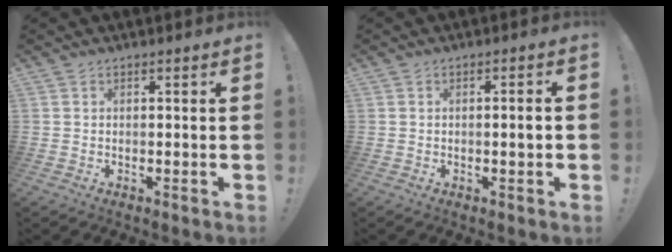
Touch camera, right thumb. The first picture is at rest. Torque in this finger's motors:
{"motor_torque": [0.26, -0.32, 0.06, 0.30, 0.10]}